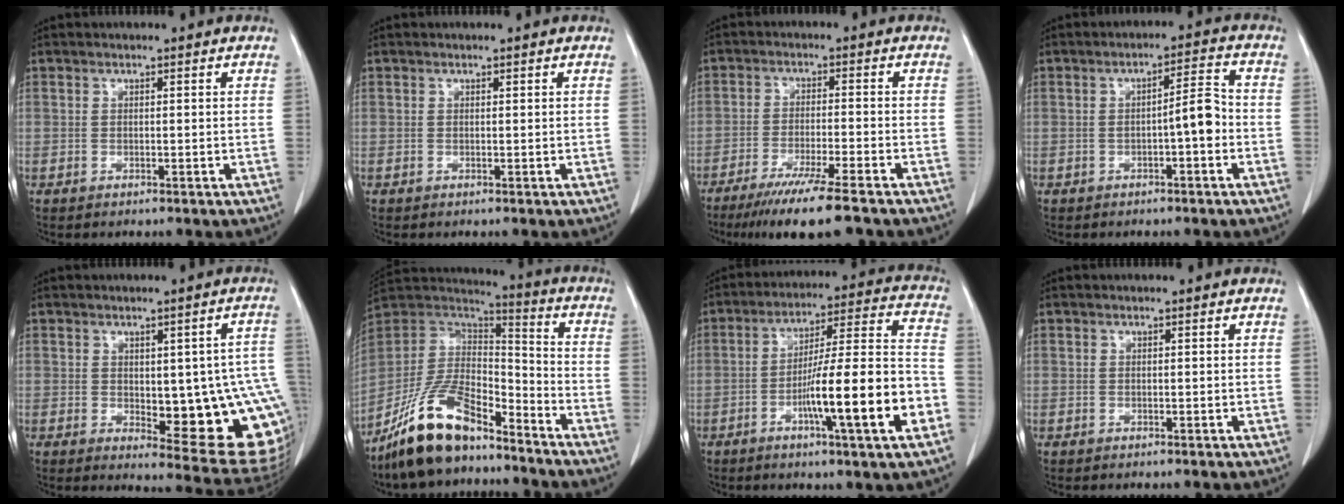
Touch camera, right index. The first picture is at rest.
{"total": 0.0}
{"total": 10.6, "force": [-8.1, -0.4, 6.9], "torque": [-0.105, -0.029, -0.131]}
{"total": 4.6, "force": [-1.2, 0.6, 4.4], "torque": [-0.061, 0.016, -0.018]}
{"total": 16.6, "force": [-2.1, 5.3, 15.6], "torque": [-0.127, 0.009, -0.001]}
{"total": 15.5, "force": [-11.8, 5.3, 8.6], "torque": [-0.166, 0.018, -0.219]}
{"total": 17.3, "force": [-6.0, 0.4, 16.2], "torque": [-0.250, 0.005, -0.092]}
{"total": 0.0}